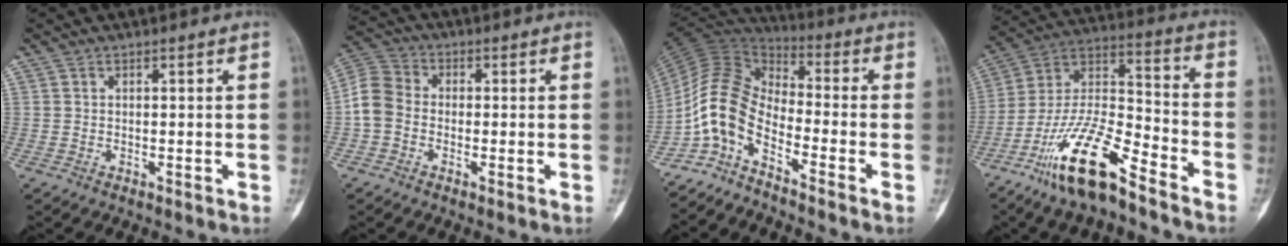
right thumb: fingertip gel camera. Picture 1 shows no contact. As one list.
[{"total": 6.6, "force": [-1.3, 5.4, 3.6], "torque": [-0.063, 0.021, -0.043]}, {"total": 10.3, "force": [-6.0, 4.8, 6.9], "torque": [-0.133, 0.072, -0.135]}, {"total": 17.7, "force": [-12.0, 4.7, 12.1], "torque": [-0.228, 0.074, -0.226]}]